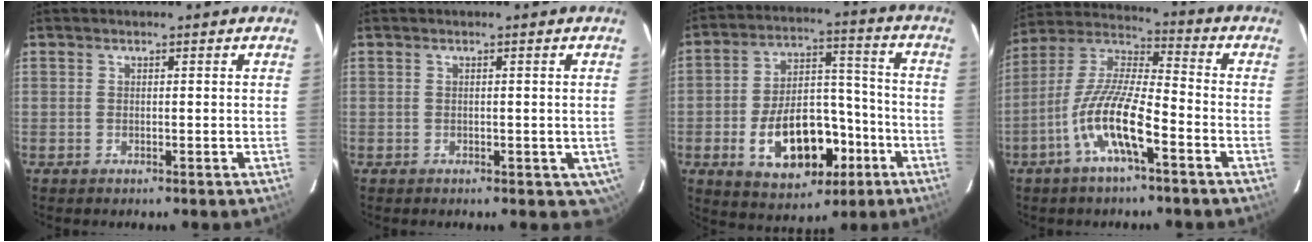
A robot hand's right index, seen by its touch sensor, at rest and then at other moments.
{"total": 3.1, "force": [-0.6, 2.4, 1.7], "torque": [-0.009, 0.005, 0.001]}
{"total": 17.3, "force": [-6.7, 9.8, 12.6], "torque": [-0.234, 0.027, -0.084]}
{"total": 13.1, "force": [-6.1, 2.6, 11.3], "torque": [-0.232, -0.002, -0.121]}